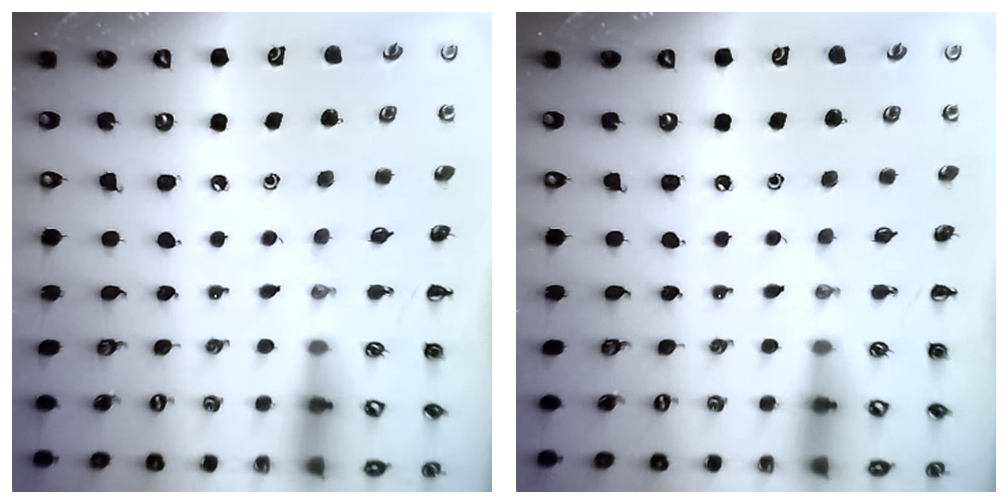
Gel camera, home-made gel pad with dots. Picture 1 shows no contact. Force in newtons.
{"total": 0.0}